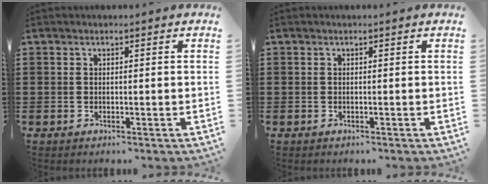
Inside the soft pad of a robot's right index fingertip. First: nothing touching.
{"total": 0.0}